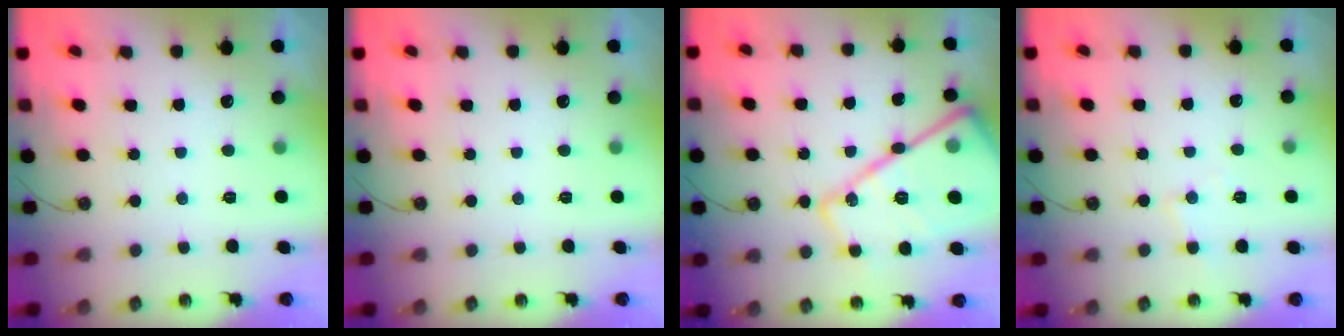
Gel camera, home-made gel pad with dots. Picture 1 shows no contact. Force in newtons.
{"total": 0.0}
{"total": 25.1, "press": 25.0, "slide": 2.5}
{"total": 4.4, "press": 4.4, "slide": 0.6}